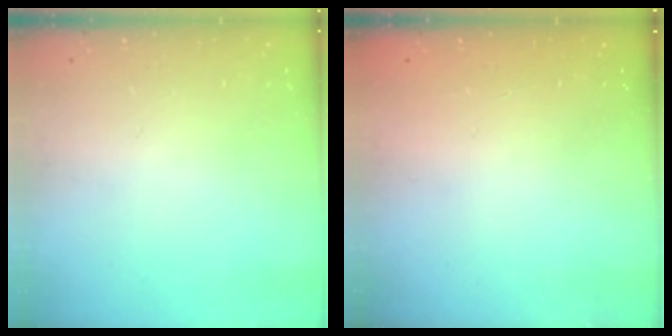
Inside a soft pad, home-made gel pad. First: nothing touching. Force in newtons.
{"total": 2.3, "press": 2.2, "slide": 0.8}